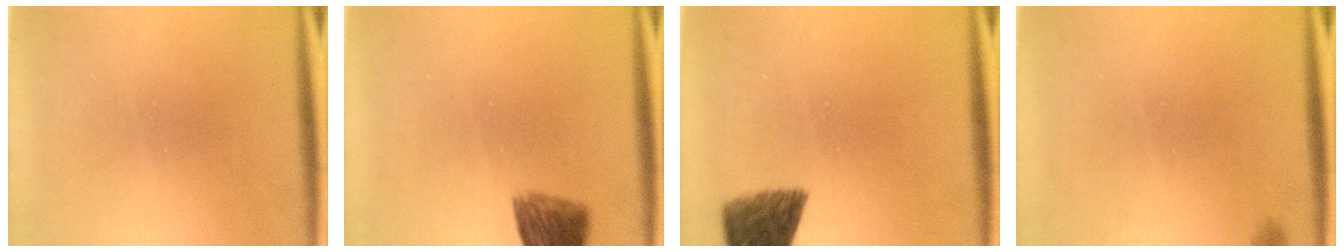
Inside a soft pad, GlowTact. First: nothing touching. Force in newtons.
{"total": 6.0}
{"total": 7.4}
{"total": 0.6}